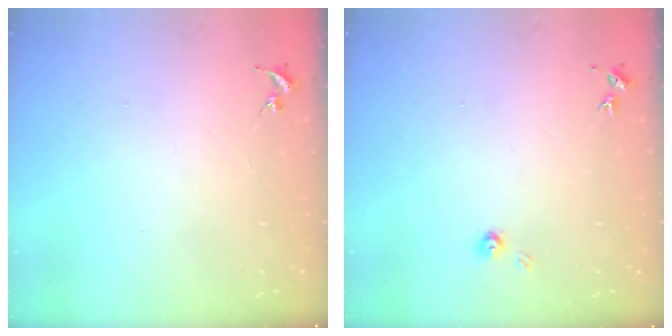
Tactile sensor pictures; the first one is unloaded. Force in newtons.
{"total": 4.3, "press": 4.3, "slide": 0.3}